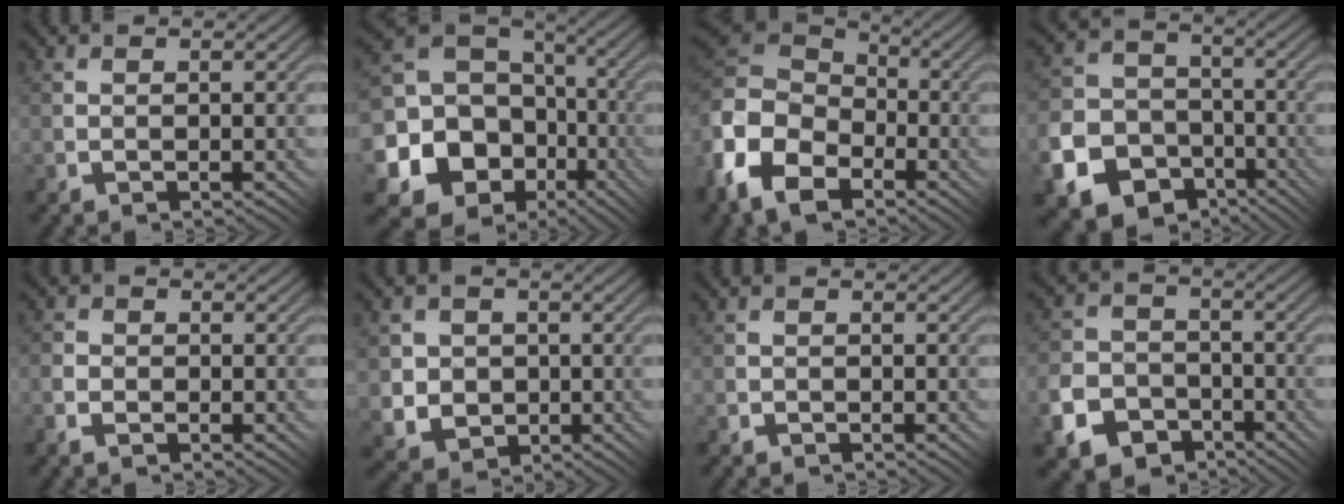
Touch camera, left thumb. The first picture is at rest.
{"total": 18.2, "force": [-5.0, 15.4, 8.3], "torque": [-0.206, -0.025, -0.089]}
{"total": 14.1, "force": [-5.2, 9.8, 8.7], "torque": [-0.243, -0.023, -0.104]}
{"total": 14.3, "force": [-7.1, 10.9, 5.8], "torque": [-0.167, -0.045, -0.124]}
{"total": 2.8, "force": [-1.2, 2.1, 1.4], "torque": [-0.022, -0.002, -0.023]}
{"total": 6.2, "force": [0.7, 6.0, 1.6], "torque": [-0.065, -0.005, -0.009]}
{"total": 1.0, "force": [-0.8, 0.7, 0.1], "torque": [-0.001, 0.005, -0.015]}
{"total": 8.4, "force": [-4.5, 6.1, 3.6], "torque": [-0.101, -0.024, -0.087]}